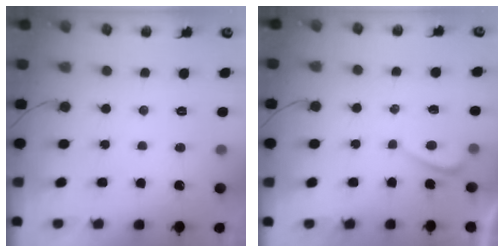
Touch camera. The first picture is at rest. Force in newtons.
{"total": 0.8, "press": 0.6, "slide": 0.5}